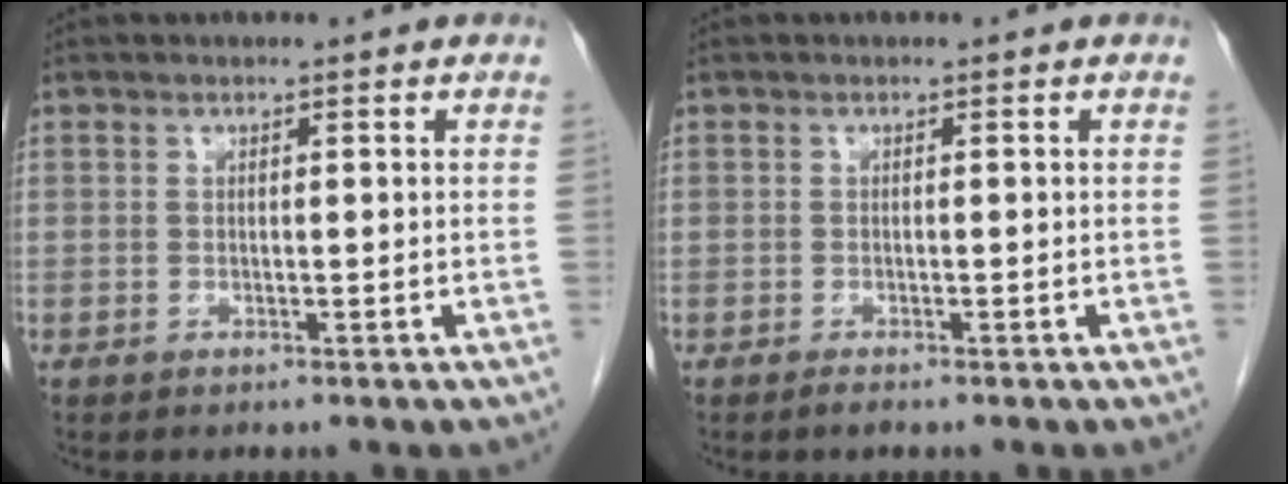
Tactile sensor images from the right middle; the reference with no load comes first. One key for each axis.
{"total": 0.8, "fx": -0.6, "fy": 0.0, "fz": 0.4, "tx": -0.011, "ty": -0.003, "tz": -0.009}